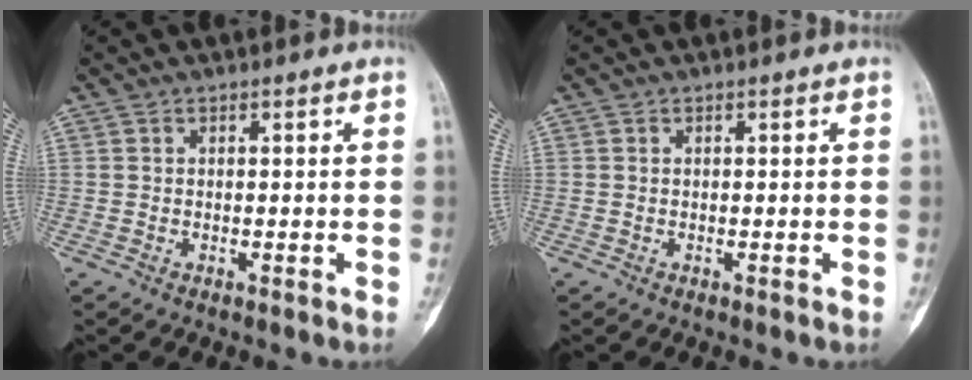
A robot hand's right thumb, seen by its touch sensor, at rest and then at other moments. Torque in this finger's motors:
{"motor_torque": [0.12, 0.12, -0.06, 0.00, 0.02]}